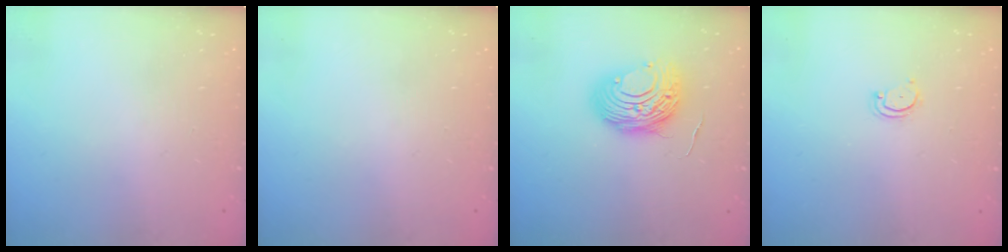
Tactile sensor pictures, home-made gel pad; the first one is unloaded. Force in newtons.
{"total": 0.0}
{"total": 12.0, "press": 12.0, "slide": 0.9}
{"total": 2.8, "press": 2.8, "slide": 0.3}